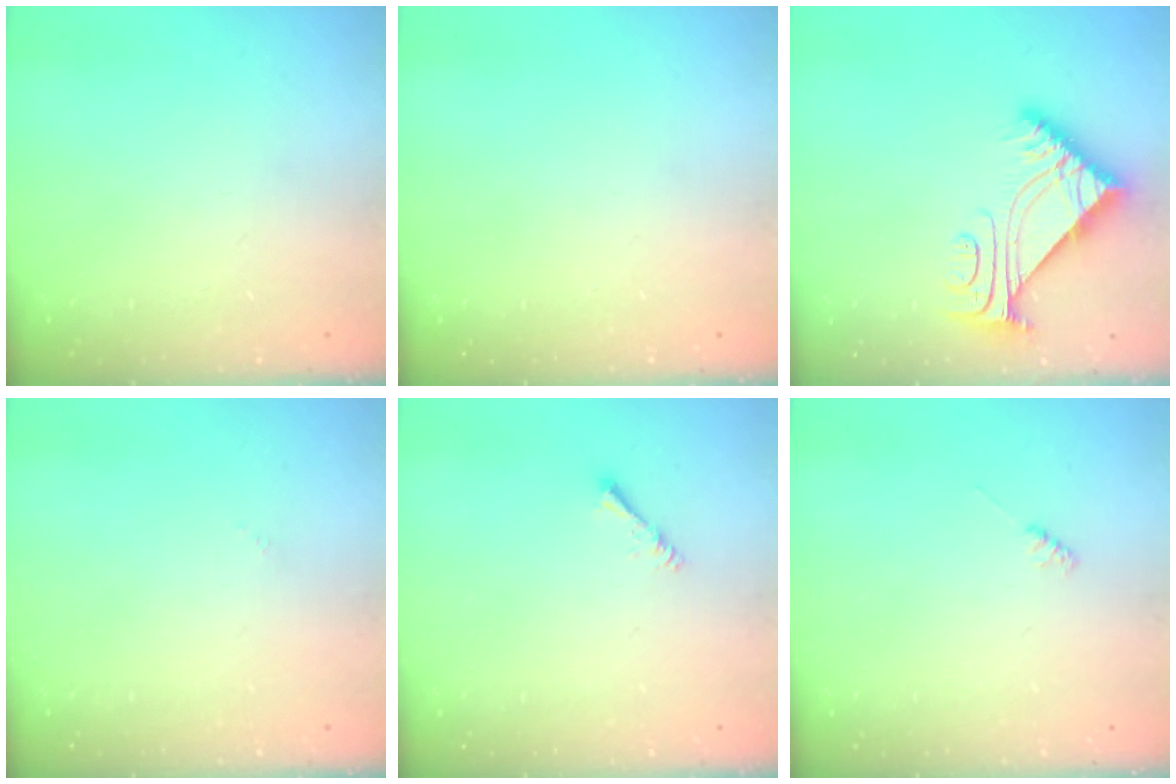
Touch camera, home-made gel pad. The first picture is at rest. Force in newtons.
{"total": 0.0}
{"total": 7.3, "press": 7.2, "slide": 0.7}
{"total": 0.0}
{"total": 1.4, "press": 1.4, "slide": 0.3}
{"total": 2.3, "press": 2.3, "slide": 0.3}